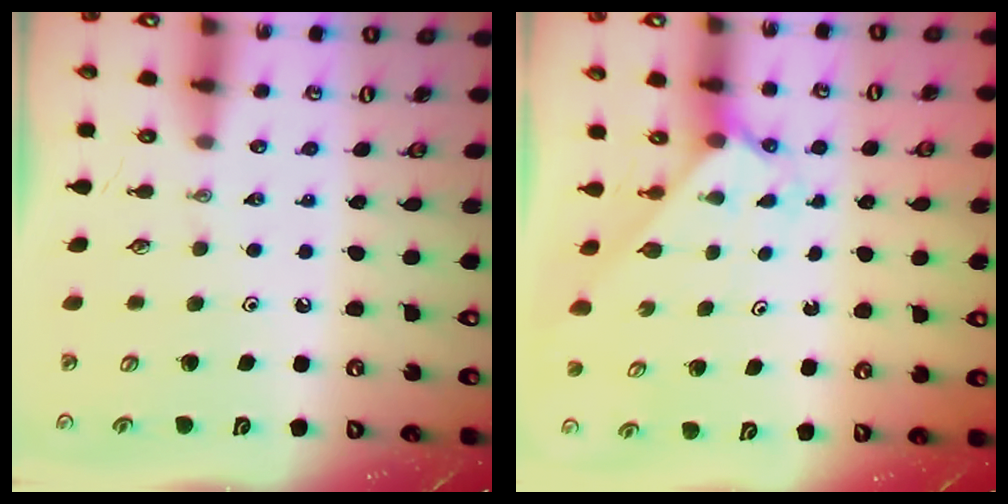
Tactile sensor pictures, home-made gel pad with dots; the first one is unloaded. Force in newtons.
{"total": 2.2, "press": 2.2, "slide": 0.3}